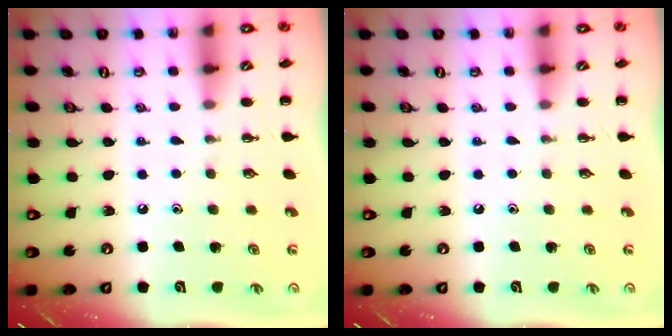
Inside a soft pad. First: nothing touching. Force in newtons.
{"total": 0.0}